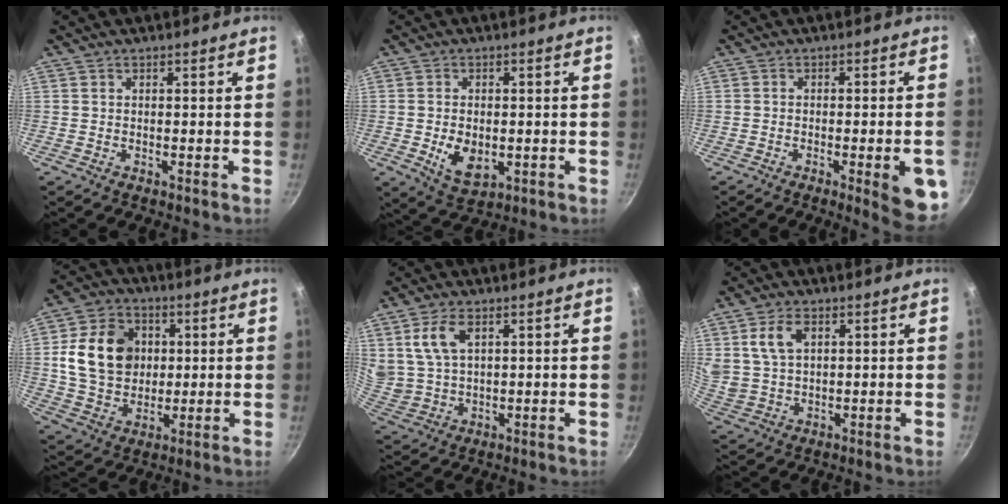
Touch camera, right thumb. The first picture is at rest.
{"total": 7.6, "force": [-1.1, 4.9, 5.8], "torque": [-0.088, -0.007, -0.009]}
{"total": 9.1, "force": [-3.1, 2.1, 8.3], "torque": [-0.081, 0.009, -0.037]}
{"total": 15.7, "force": [2.5, 12.5, 9.2], "torque": [-0.140, 0.005, 0.044]}
{"total": 8.6, "force": [3.5, 5.1, 5.9], "torque": [-0.108, -0.012, 0.079]}
{"total": 7.8, "force": [2.8, 4.9, 5.3], "torque": [-0.093, -0.007, 0.061]}